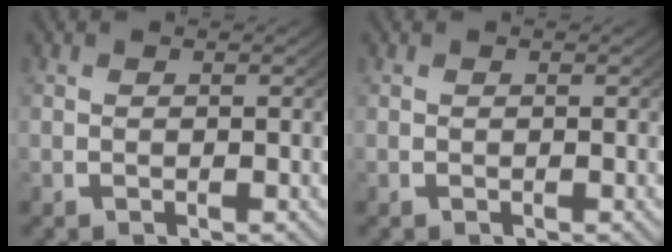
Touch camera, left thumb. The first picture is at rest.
{"total": 0.0}